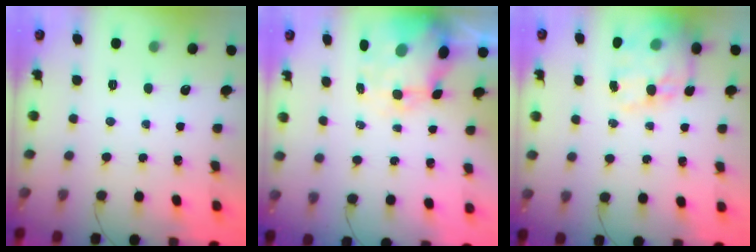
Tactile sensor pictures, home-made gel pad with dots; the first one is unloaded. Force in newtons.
{"total": 8.5, "press": 8.2, "slide": 2.2}
{"total": 18.4, "press": 17.8, "slide": 4.7}